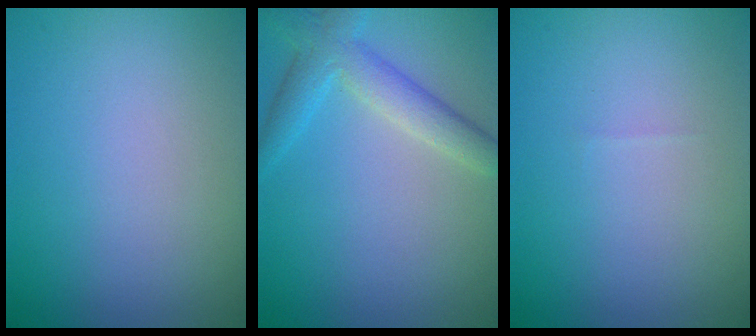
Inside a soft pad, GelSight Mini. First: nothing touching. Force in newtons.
{"total": 3.7, "press": 3.7, "slide": 0.2}
{"total": 0.0}